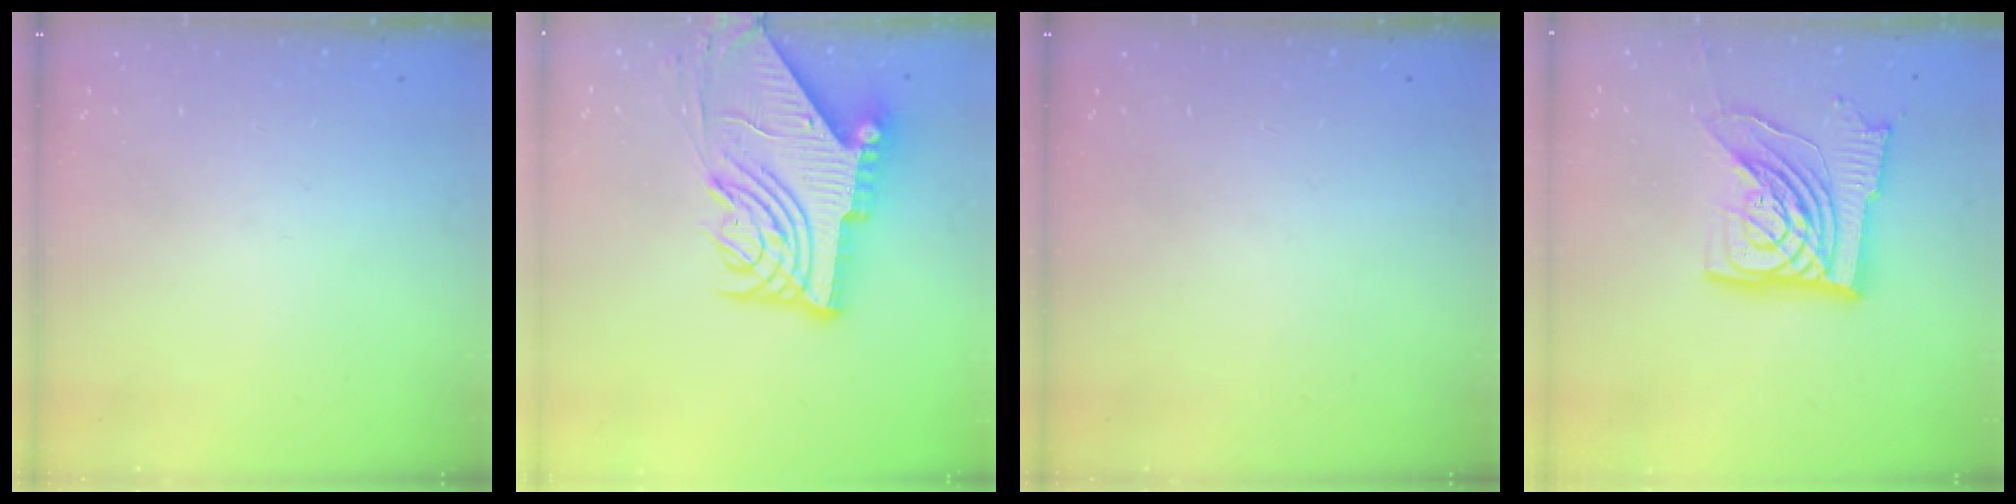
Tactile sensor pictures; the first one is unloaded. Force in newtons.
{"total": 14.9, "press": 14.8, "slide": 1.9}
{"total": 0.0}
{"total": 16.1, "press": 16.0, "slide": 1.8}